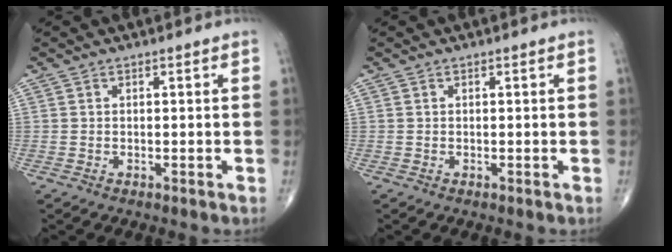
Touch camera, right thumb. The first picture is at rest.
{"total": 0.0}